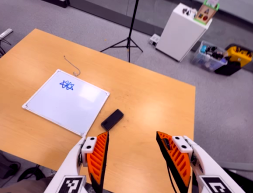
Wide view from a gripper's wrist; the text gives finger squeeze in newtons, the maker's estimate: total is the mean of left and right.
{"total": 0.0}